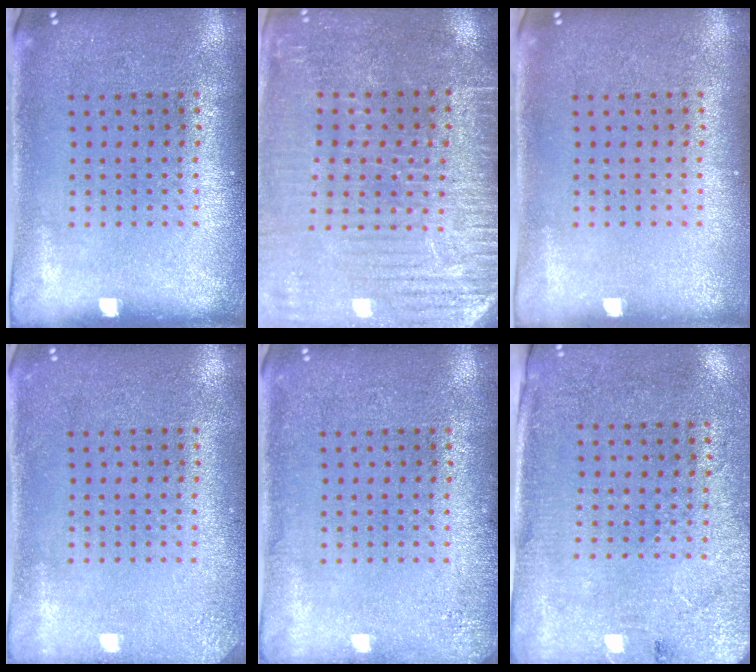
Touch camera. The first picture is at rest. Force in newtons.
{"total": 3.4, "press": 3.4, "slide": 0.6}
{"total": 0.0}
{"total": 1.7, "press": 1.7, "slide": 0.2}
{"total": 1.6, "press": 1.6, "slide": 0.3}
{"total": 2.7, "press": 2.3, "slide": 1.5}